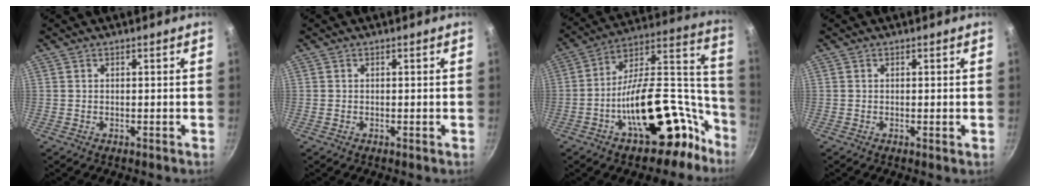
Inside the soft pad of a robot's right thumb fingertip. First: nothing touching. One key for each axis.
{"total": 0.0}
{"total": 26.2, "fx": -12.6, "fy": 12.9, "fz": 19.0, "tx": -0.205, "ty": 0.118, "tz": -0.191}
{"total": 0.5, "fx": -0.1, "fy": 0.0, "fz": 0.5, "tx": -0.009, "ty": -0.003, "tz": -0.002}